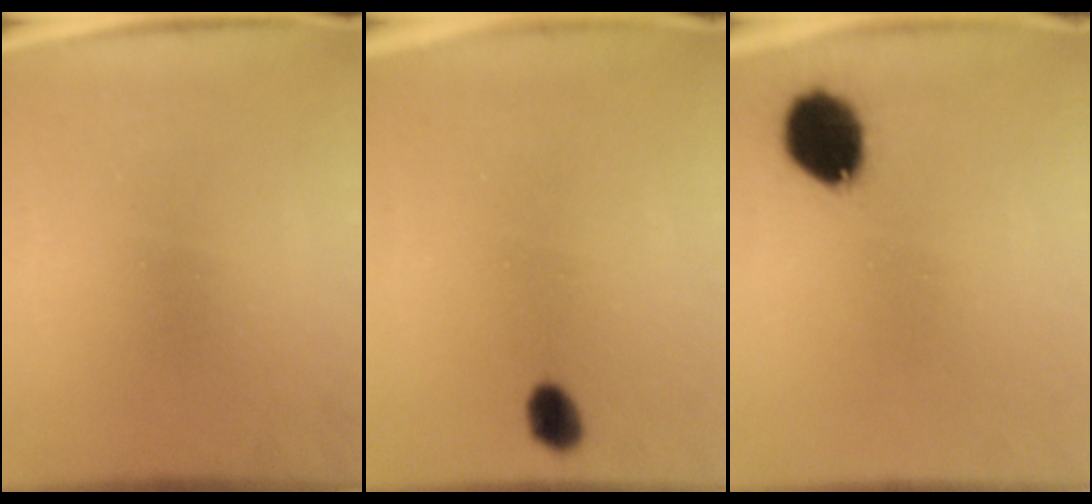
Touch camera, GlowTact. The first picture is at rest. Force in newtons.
{"total": 3.5}
{"total": 10.9}